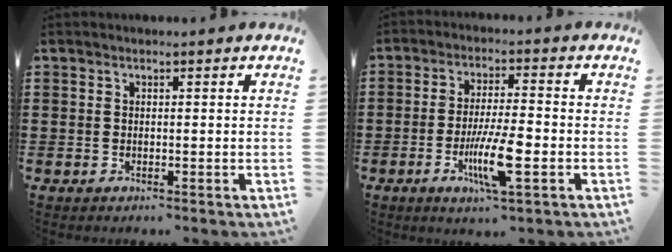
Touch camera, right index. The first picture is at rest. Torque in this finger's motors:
{"motor_torque": [2.14, 0.00, 0.42, 0.13]}